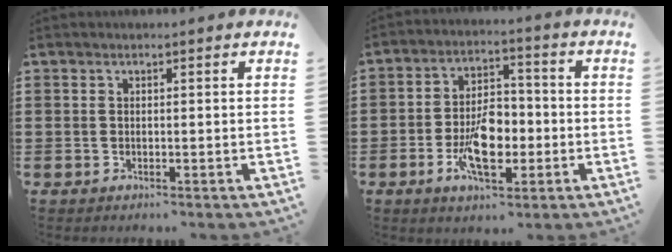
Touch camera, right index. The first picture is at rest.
{"total": 8.9, "force": [-2.5, 4.5, 7.3], "torque": [-0.142, -0.004, -0.047]}